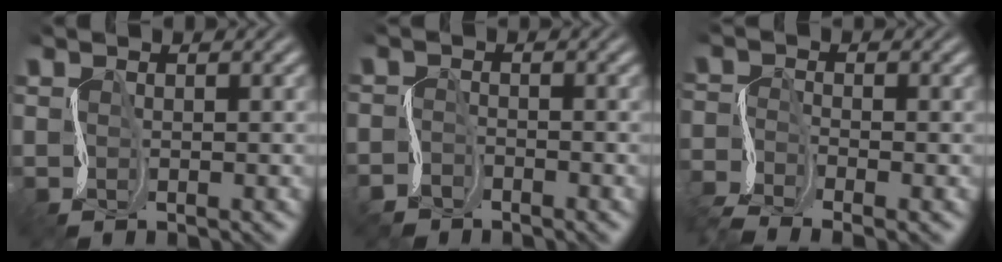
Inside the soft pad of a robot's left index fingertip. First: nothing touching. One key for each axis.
{"total": 2.5, "fx": -2.4, "fy": 0.8, "fz": 0.1, "tx": -0.006, "ty": -0.001, "tz": -0.054}
{"total": 4.2, "fx": -3.7, "fy": 0.9, "fz": 1.8, "tx": -0.045, "ty": -0.009, "tz": -0.084}